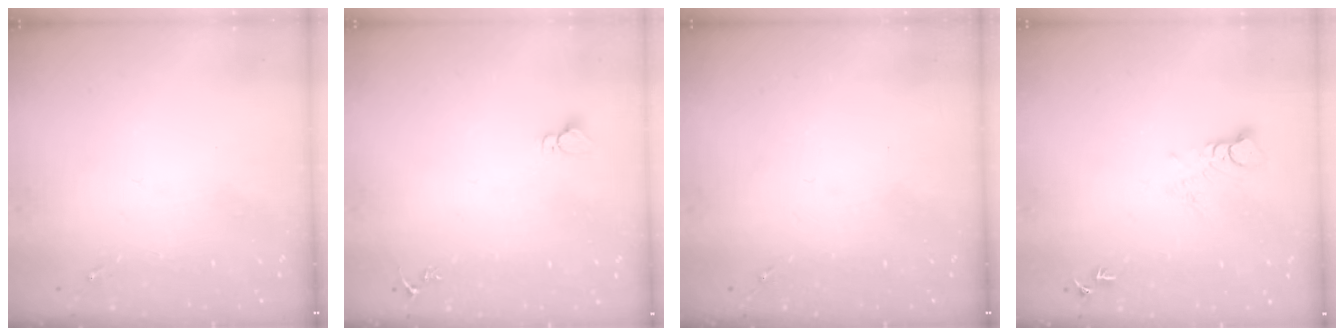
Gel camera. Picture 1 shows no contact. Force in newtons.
{"total": 2.9, "press": 2.9, "slide": 0.1}
{"total": 0.0}
{"total": 4.7, "press": 4.7, "slide": 0.3}